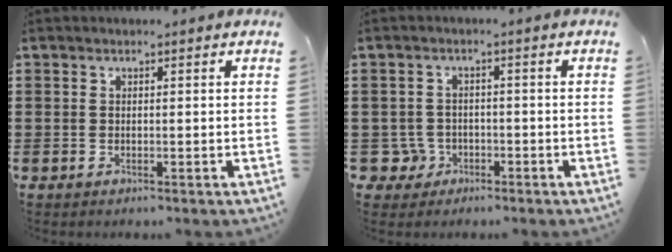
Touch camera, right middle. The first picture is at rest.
{"total": 3.4, "force": [-1.7, 2.8, 1.1], "torque": [-0.050, -0.007, -0.041]}